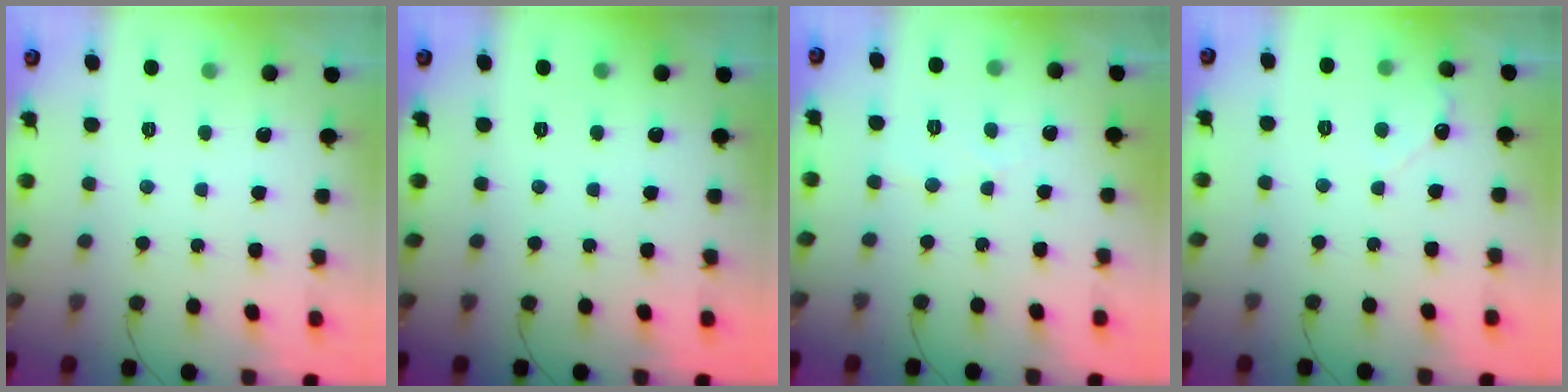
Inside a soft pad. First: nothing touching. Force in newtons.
{"total": 0.0}
{"total": 2.3, "press": 2.3, "slide": 0.2}
{"total": 2.7, "press": 2.7, "slide": 0.2}